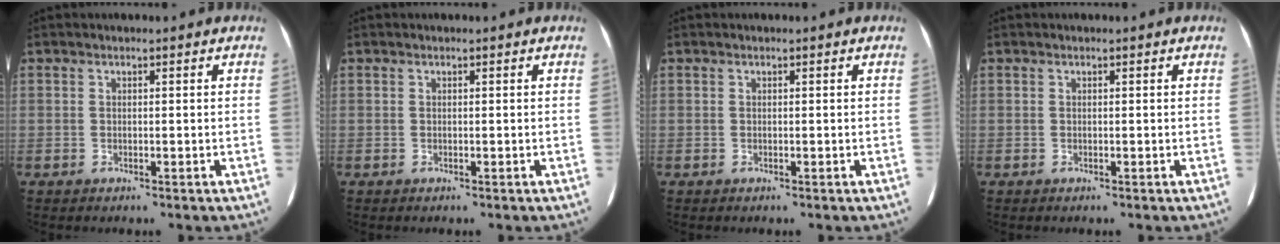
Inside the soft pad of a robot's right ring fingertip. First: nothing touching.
{"total": 0.0}
{"total": 0.0}
{"total": 0.0}